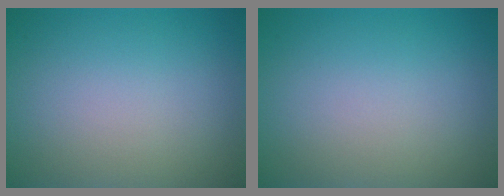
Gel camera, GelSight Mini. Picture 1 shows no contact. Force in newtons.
{"total": 0.0}